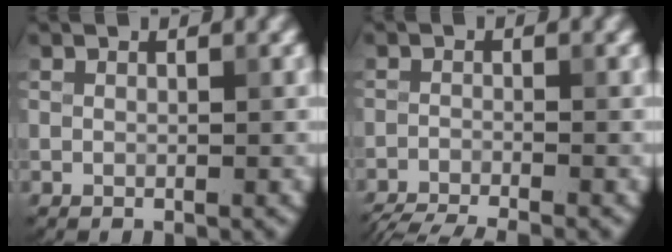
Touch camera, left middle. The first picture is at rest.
{"total": 6.9, "force": [-6.4, 1.3, 2.4], "torque": [-0.030, -0.024, -0.096]}